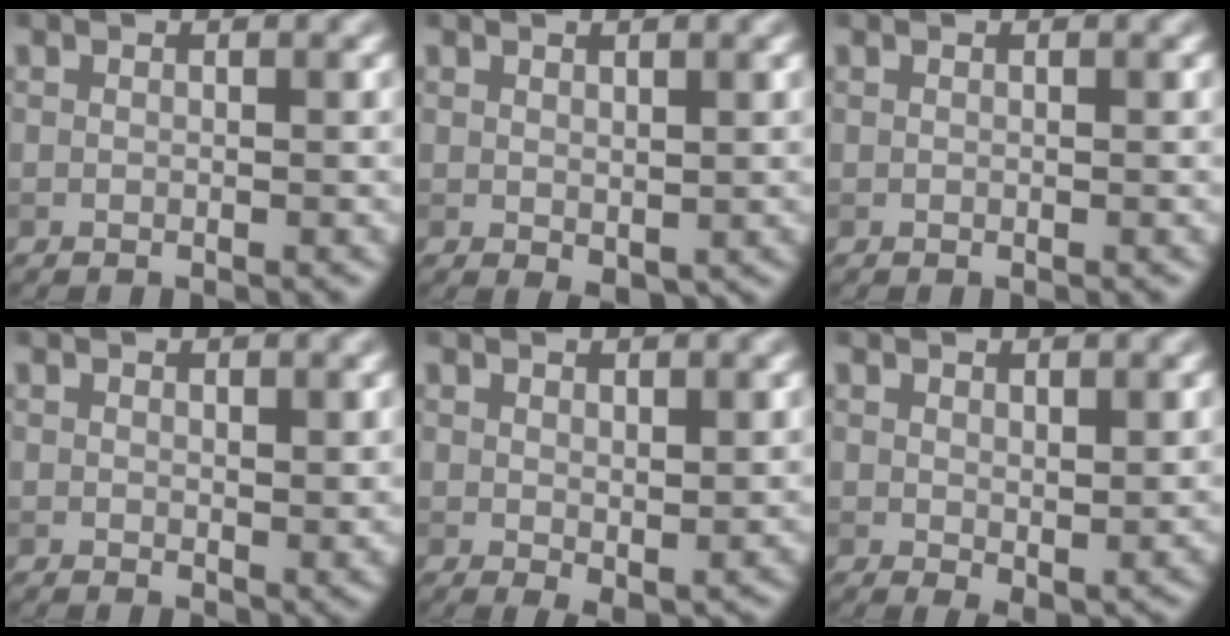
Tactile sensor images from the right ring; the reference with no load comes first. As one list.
[{"total": 1.1, "force": [0.4, 0.7, 0.8], "torque": [-0.011, -0.005, 0.013]}, {"total": 0.0}, {"total": 1.6, "force": [0.8, 0.9, 1.0], "torque": [-0.013, -0.007, 0.019]}, {"total": 2.0, "force": [0.7, 1.0, 1.5], "torque": [-0.023, -0.010, 0.019]}, {"total": 2.0, "force": [0.8, 1.0, 1.5], "torque": [-0.023, -0.009, 0.020]}]